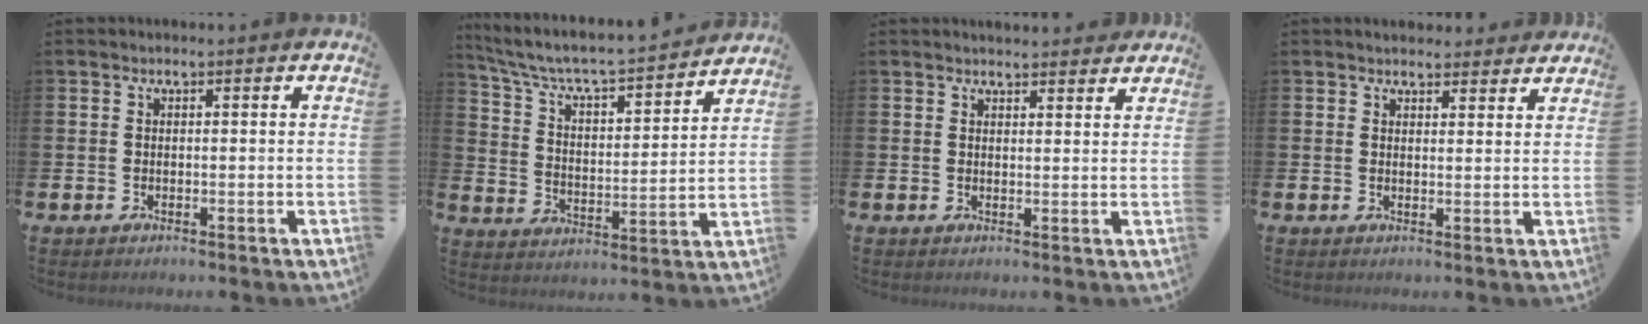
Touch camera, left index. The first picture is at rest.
{"total": 6.6, "force": [6.1, 1.0, 2.4], "torque": [-0.074, -0.051, 0.098]}
{"total": 2.5, "force": [2.5, 0.4, -0.1], "torque": [0.006, -0.016, 0.044]}
{"total": 2.8, "force": [2.7, 0.7, -0.1], "torque": [0.007, -0.014, 0.047]}